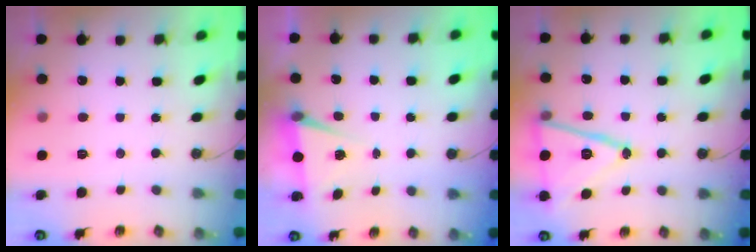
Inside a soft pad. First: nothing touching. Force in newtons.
{"total": 5.2, "press": 2.7, "slide": 4.5}
{"total": 17.1, "press": 16.8, "slide": 3.4}